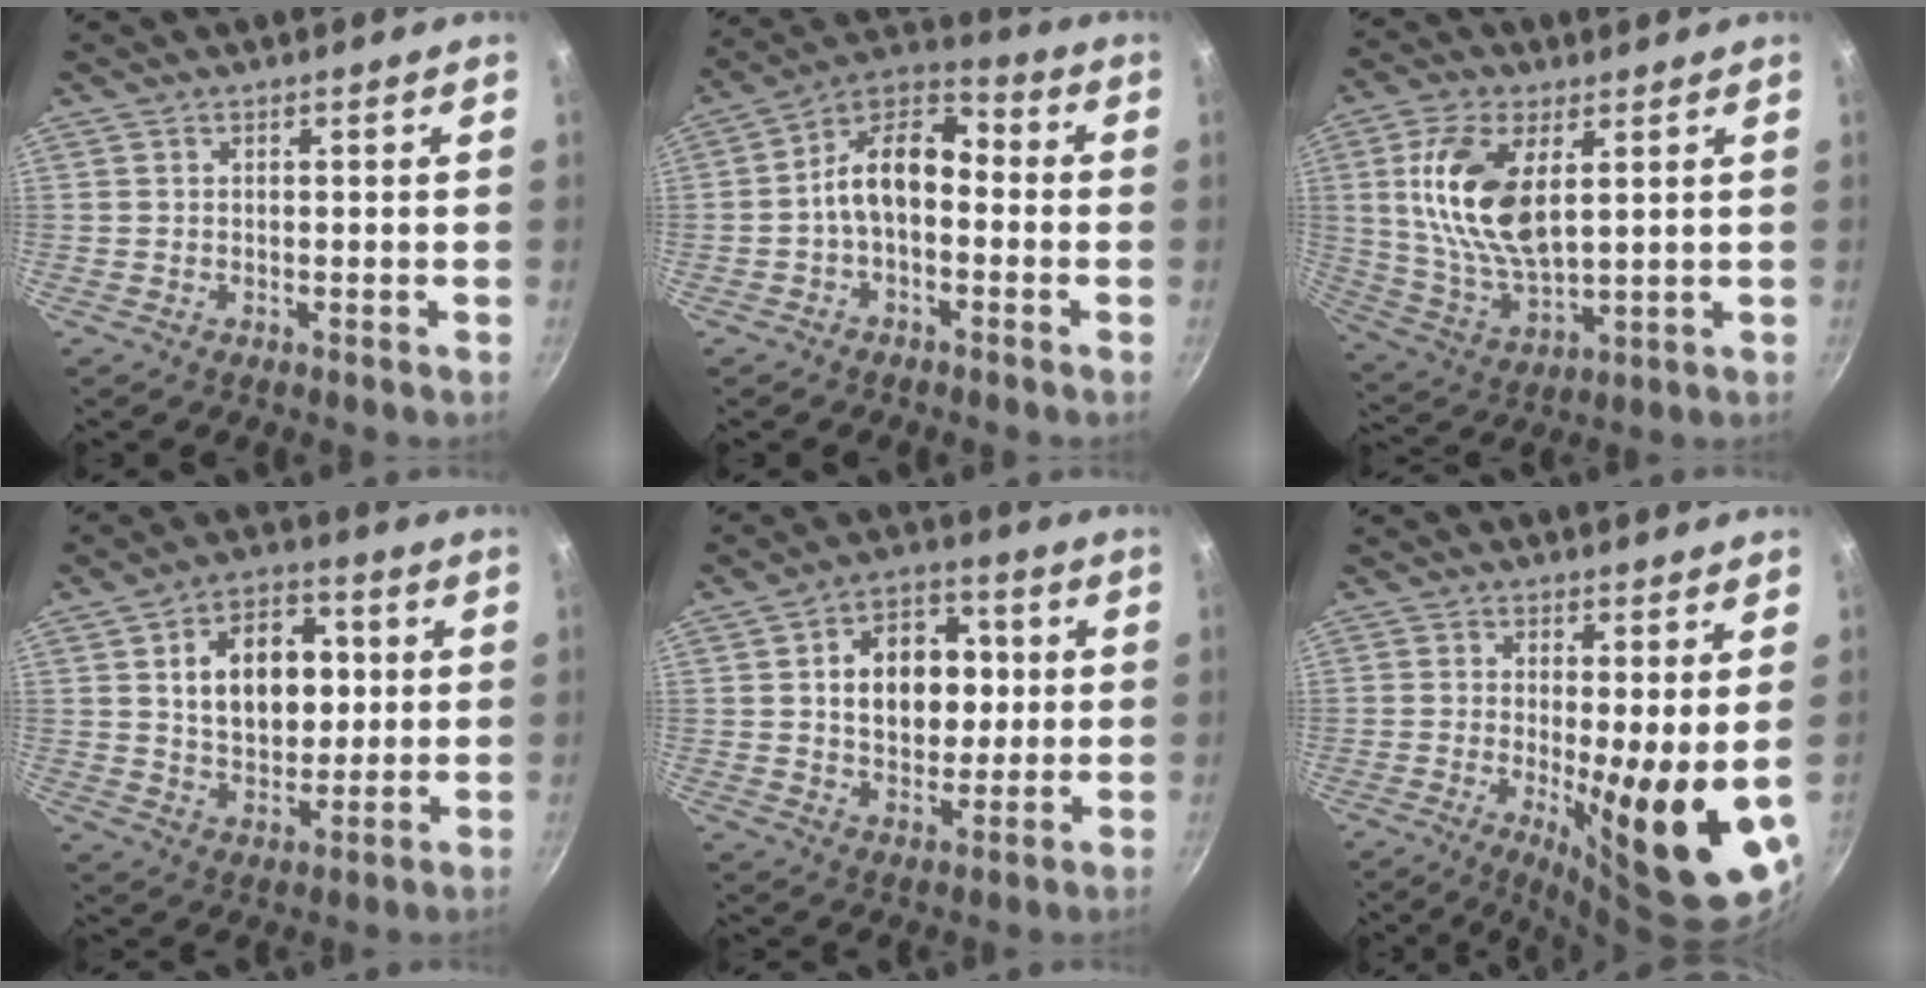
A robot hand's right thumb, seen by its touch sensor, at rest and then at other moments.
{"total": 11.6, "force": [-1.5, 7.2, 8.9], "torque": [-0.129, 0.054, -0.045]}
{"total": 15.6, "force": [4.0, 8.0, 12.8], "torque": [-0.243, -0.015, 0.084]}
{"total": 15.3, "force": [2.8, 10.5, 10.7], "torque": [-0.125, 0.002, 0.044]}
{"total": 14.2, "force": [1.9, 10.3, 9.6], "torque": [-0.102, 0.010, 0.025]}
{"total": 13.2, "force": [-0.6, 2.6, 12.9], "torque": [-0.172, -0.029, -0.003]}